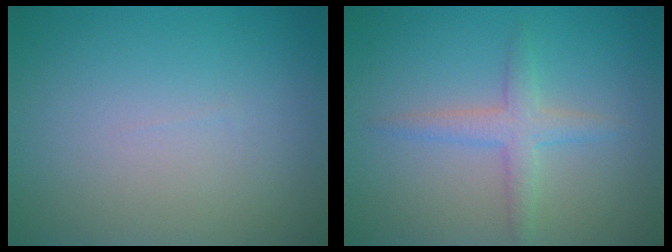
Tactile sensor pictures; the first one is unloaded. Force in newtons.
{"total": 2.4, "press": 2.4, "slide": 0.0}